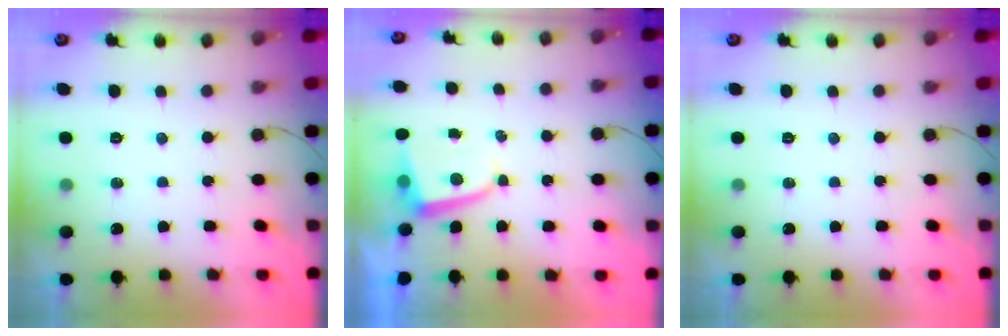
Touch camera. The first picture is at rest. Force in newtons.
{"total": 2.6, "press": 2.6, "slide": 0.4}
{"total": 0.0}